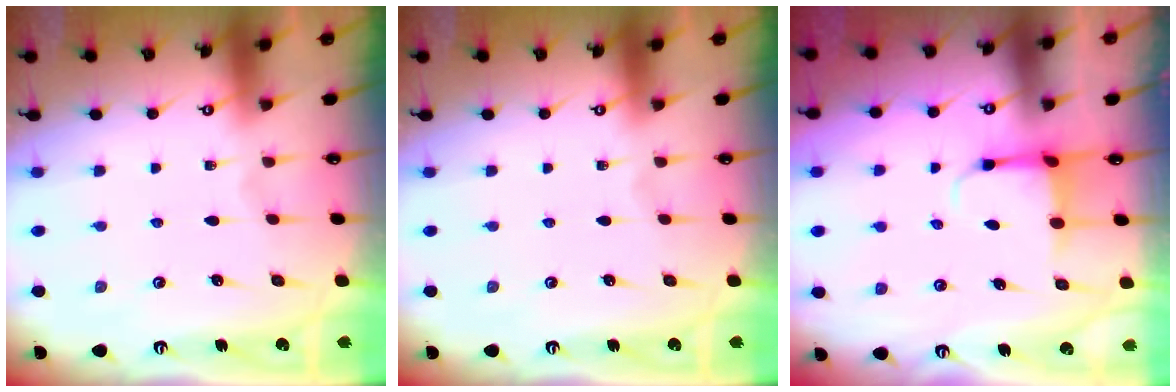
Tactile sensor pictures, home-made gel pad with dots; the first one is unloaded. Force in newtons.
{"total": 0.0}
{"total": 3.8, "press": 3.6, "slide": 1.3}